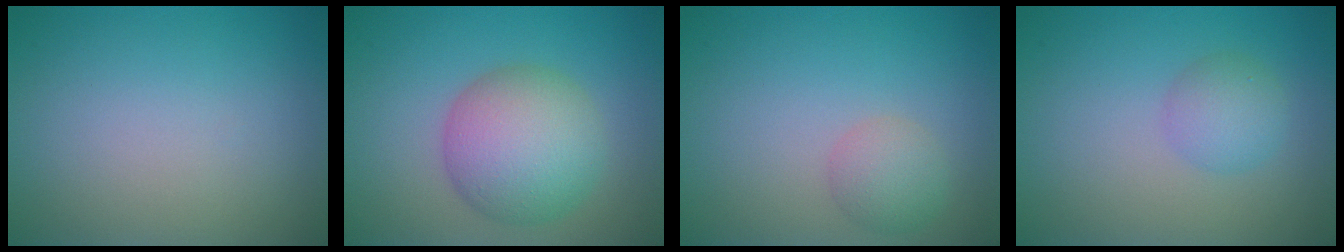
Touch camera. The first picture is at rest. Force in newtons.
{"total": 7.0, "press": 7.0, "slide": 0.2}
{"total": 2.1, "press": 2.1, "slide": 0.1}
{"total": 2.5, "press": 2.5, "slide": 0.1}